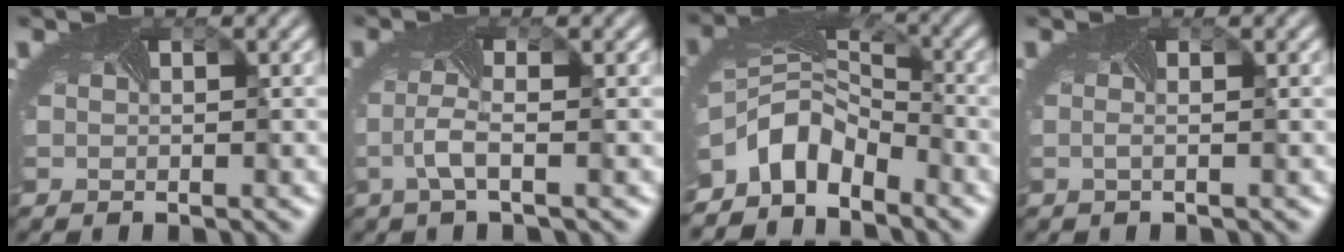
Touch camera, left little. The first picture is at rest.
{"total": 2.0, "force": [-0.6, 0.1, 1.9], "torque": [-0.054, -0.001, -0.014]}
{"total": 5.6, "force": [-3.8, 3.1, 2.7], "torque": [-0.053, -0.005, -0.076]}
{"total": 0.6, "force": [-0.2, -0.2, 0.5], "torque": [-0.011, -0.001, -0.005]}